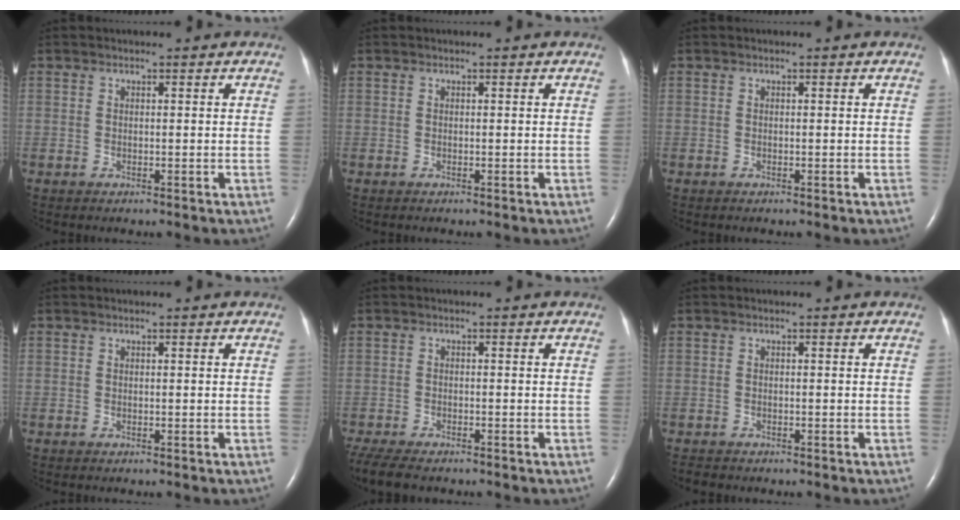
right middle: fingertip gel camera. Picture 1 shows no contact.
{"total": 0.0}
{"total": 0.0}
{"total": 0.0}
{"total": 8.2, "force": [-6.7, 2.4, 4.1], "torque": [-0.081, -0.014, -0.111]}
{"total": 1.2, "force": [-1.1, 0.3, 0.3], "torque": [-0.006, -0.002, -0.017]}